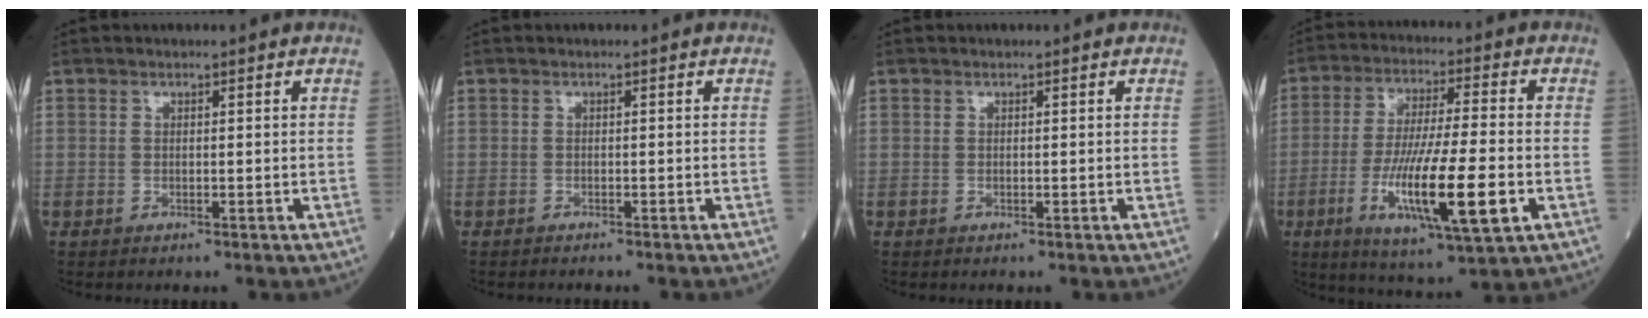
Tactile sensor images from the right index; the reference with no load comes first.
{"total": 1.2, "force": [-1.1, 0.0, 0.4], "torque": [-0.007, 0.000, -0.014]}
{"total": 0.0}
{"total": 16.0, "force": [-4.6, 1.6, 15.2], "torque": [-0.283, -0.024, -0.074]}